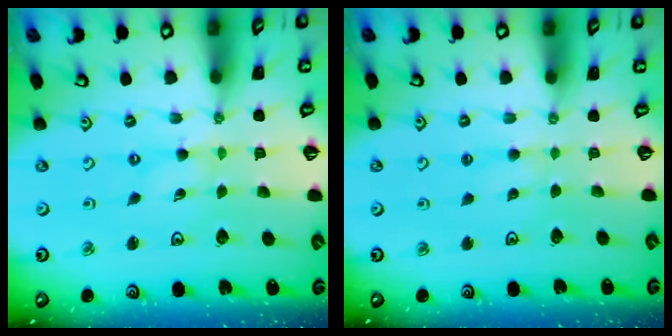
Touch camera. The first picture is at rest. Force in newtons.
{"total": 1.6, "press": 1.6, "slide": 0.3}